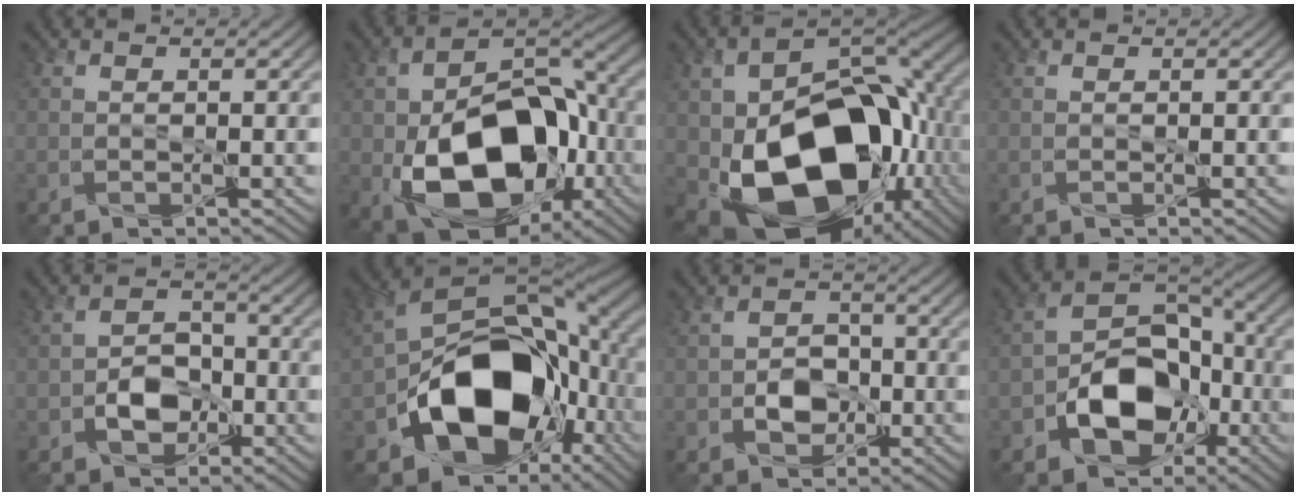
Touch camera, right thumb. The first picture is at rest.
{"total": 17.2, "force": [-5.1, 11.0, 12.3], "torque": [-0.205, -0.025, -0.080]}
{"total": 19.4, "force": [-4.4, 13.4, 13.3], "torque": [-0.224, -0.047, -0.053]}
{"total": 0.0}
{"total": 5.2, "force": [-2.0, 3.6, 3.1], "torque": [-0.047, 0.003, -0.038]}
{"total": 17.5, "force": [-4.6, 12.1, 11.8], "torque": [-0.190, -0.032, -0.075]}
{"total": 4.4, "force": [-1.4, 3.3, 2.5], "torque": [-0.036, 0.000, -0.029]}
{"total": 12.0, "force": [-4.3, 8.2, 7.6], "torque": [-0.135, -0.012, -0.076]}